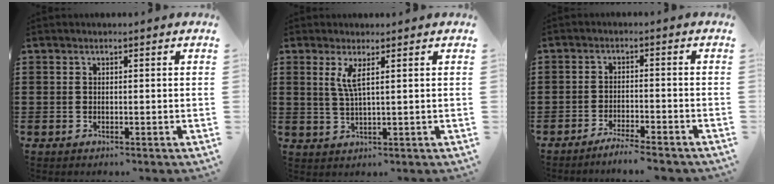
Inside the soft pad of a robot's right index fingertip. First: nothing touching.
{"total": 3.3, "force": [1.3, 0.0, 3.0], "torque": [-0.067, -0.004, 0.022]}
{"total": 3.0, "force": [-2.9, -0.3, 0.8], "torque": [-0.016, 0.000, -0.058]}